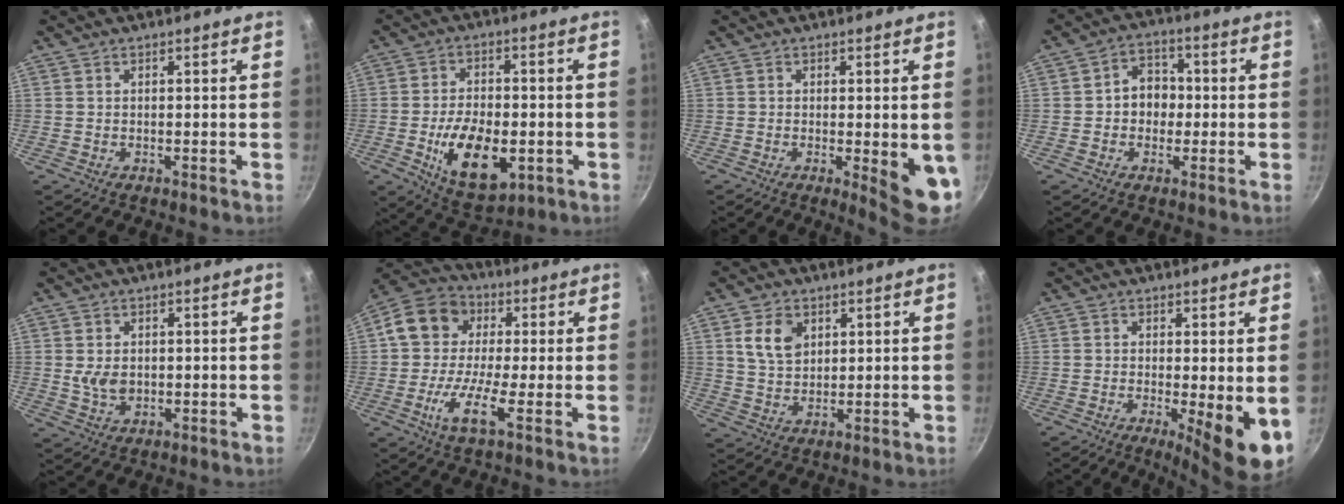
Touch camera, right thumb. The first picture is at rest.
{"total": 14.5, "force": [-3.7, 7.9, 11.6], "torque": [-0.174, 0.007, -0.048]}
{"total": 7.9, "force": [-1.1, 2.0, 7.6], "torque": [-0.083, -0.011, -0.008]}
{"total": 7.0, "force": [-0.4, 5.8, 3.8], "torque": [-0.015, 0.017, -0.013]}
{"total": 4.5, "force": [0.1, 3.3, 3.1], "torque": [-0.051, -0.006, 0.008]}
{"total": 12.9, "force": [-1.4, 7.9, 10.1], "torque": [-0.165, 0.035, -0.049]}
{"total": 7.0, "force": [2.6, 5.1, 4.1], "torque": [-0.058, -0.010, 0.051]}
{"total": 8.7, "force": [-1.5, 1.9, 8.4], "torque": [-0.104, -0.010, -0.012]}